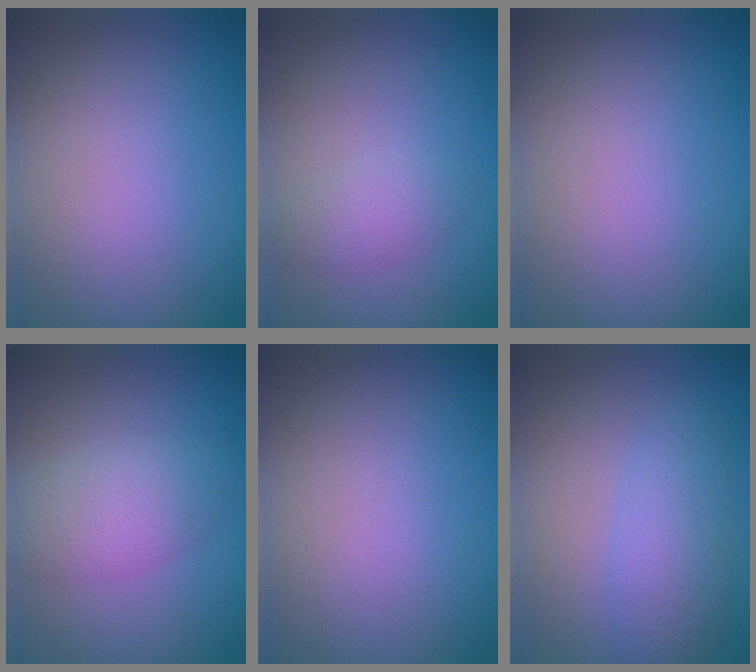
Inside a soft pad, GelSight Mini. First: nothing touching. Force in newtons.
{"total": 1.8, "press": 1.8, "slide": 0.1}
{"total": 0.0}
{"total": 2.4, "press": 2.4, "slide": 0.2}
{"total": 0.0}
{"total": 3.7, "press": 3.7, "slide": 0.1}